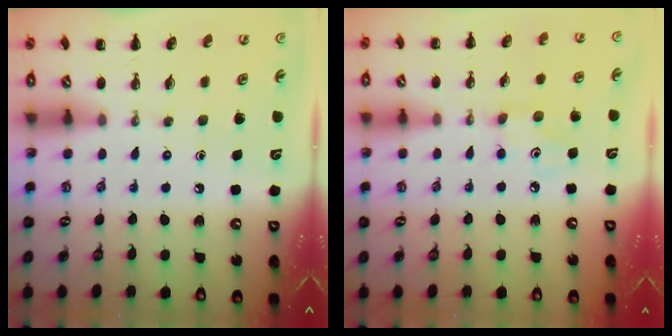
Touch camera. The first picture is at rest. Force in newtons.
{"total": 3.3, "press": 3.2, "slide": 0.8}